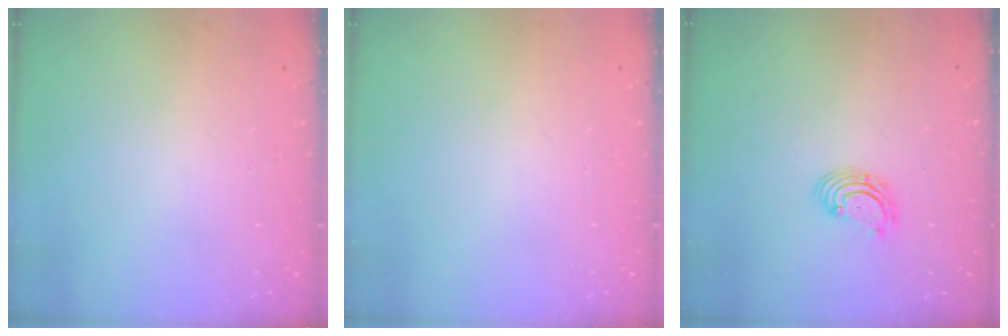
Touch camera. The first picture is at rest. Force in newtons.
{"total": 0.0}
{"total": 2.7, "press": 2.7, "slide": 0.1}